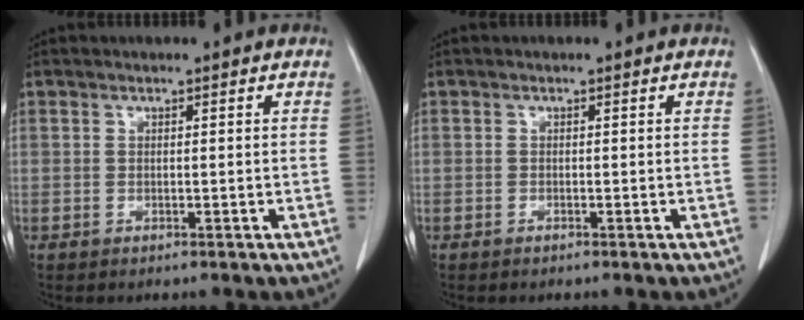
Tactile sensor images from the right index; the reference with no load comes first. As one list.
[{"total": 0.0}]